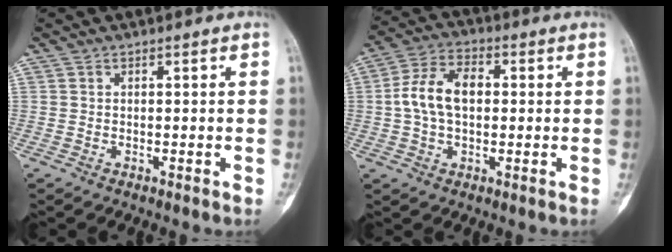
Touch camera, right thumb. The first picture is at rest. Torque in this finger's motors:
{"motor_torque": [0.11, 0.14, 0.63, -0.25, 0.32]}